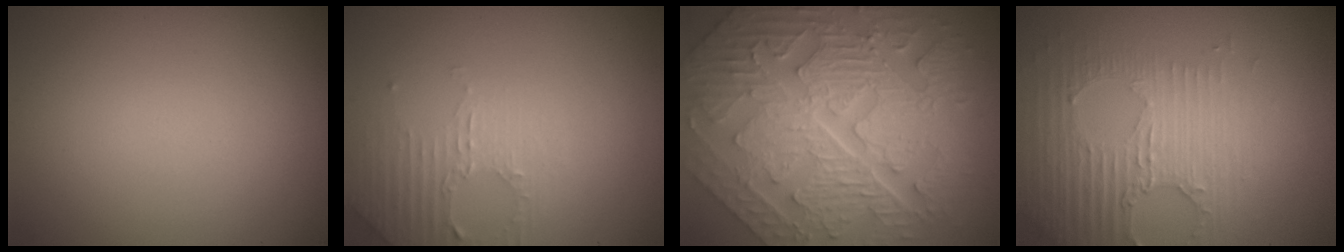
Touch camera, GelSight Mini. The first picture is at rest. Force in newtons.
{"total": 2.6, "press": 2.5, "slide": 0.7}
{"total": 11.7, "press": 7.9, "slide": 8.6}
{"total": 3.5, "press": 3.4, "slide": 1.1}